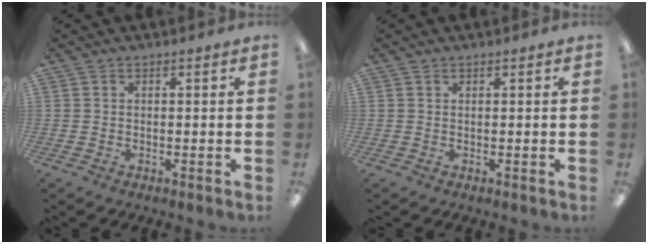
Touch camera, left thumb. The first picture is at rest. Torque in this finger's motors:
{"motor_torque": [-0.03, -0.10, -0.24, 0.08, 0.00]}